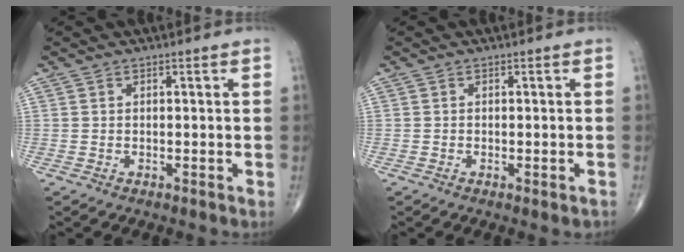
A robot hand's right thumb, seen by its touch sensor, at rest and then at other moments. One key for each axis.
{"total": 1.1, "fx": -0.5, "fy": 0.3, "fz": 0.9, "tx": -0.013, "ty": -0.003, "tz": -0.005}